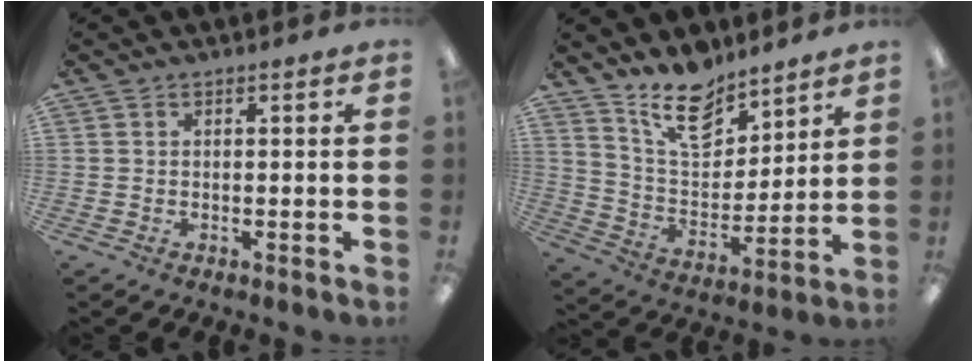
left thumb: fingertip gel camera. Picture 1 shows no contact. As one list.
[{"total": 14.6, "force": [11.4, 6.7, 6.2], "torque": [-0.103, -0.073, 0.208]}]